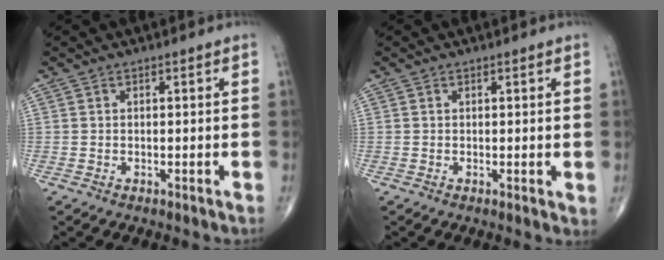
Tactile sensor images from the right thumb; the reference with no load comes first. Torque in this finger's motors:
{"motor_torque": [-0.13, 0.01, 0.04, 0.05, 0.00]}